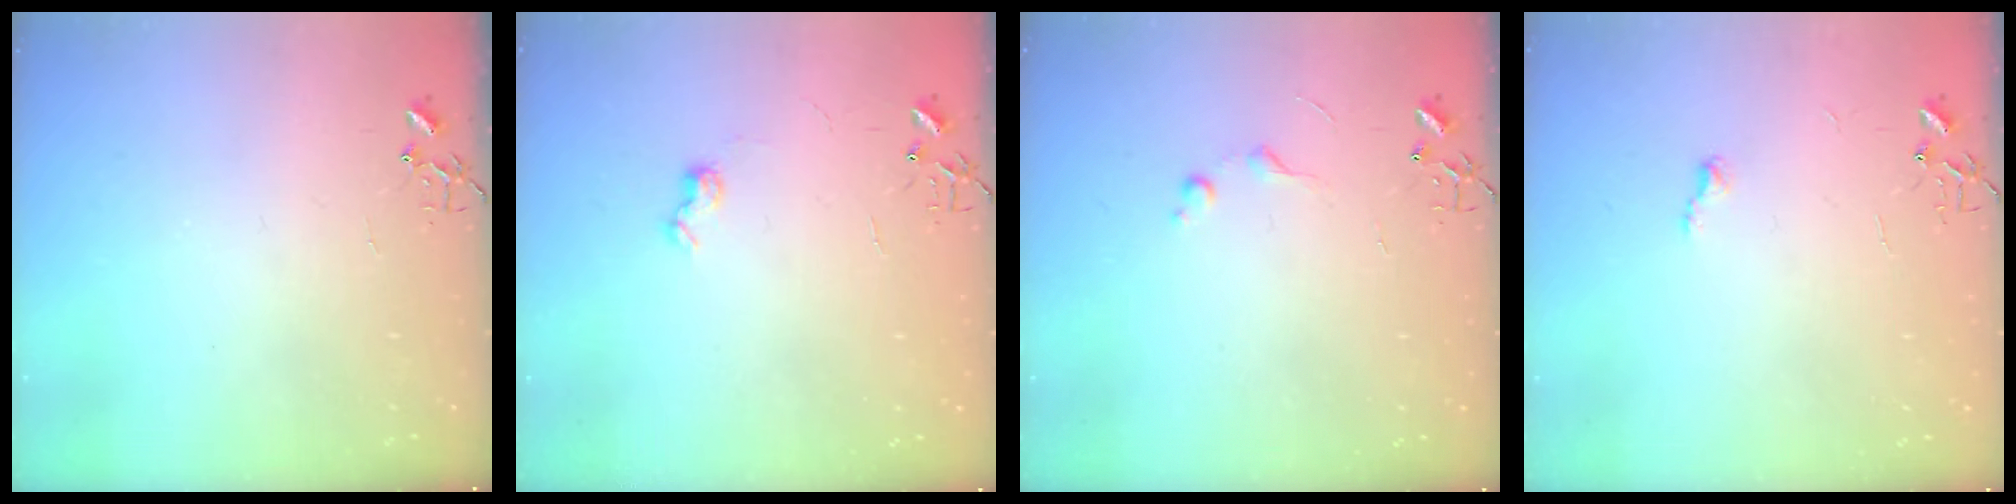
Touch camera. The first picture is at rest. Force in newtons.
{"total": 6.0, "press": 6.0, "slide": 0.7}
{"total": 6.8, "press": 6.7, "slide": 0.8}
{"total": 4.7, "press": 4.7, "slide": 0.7}